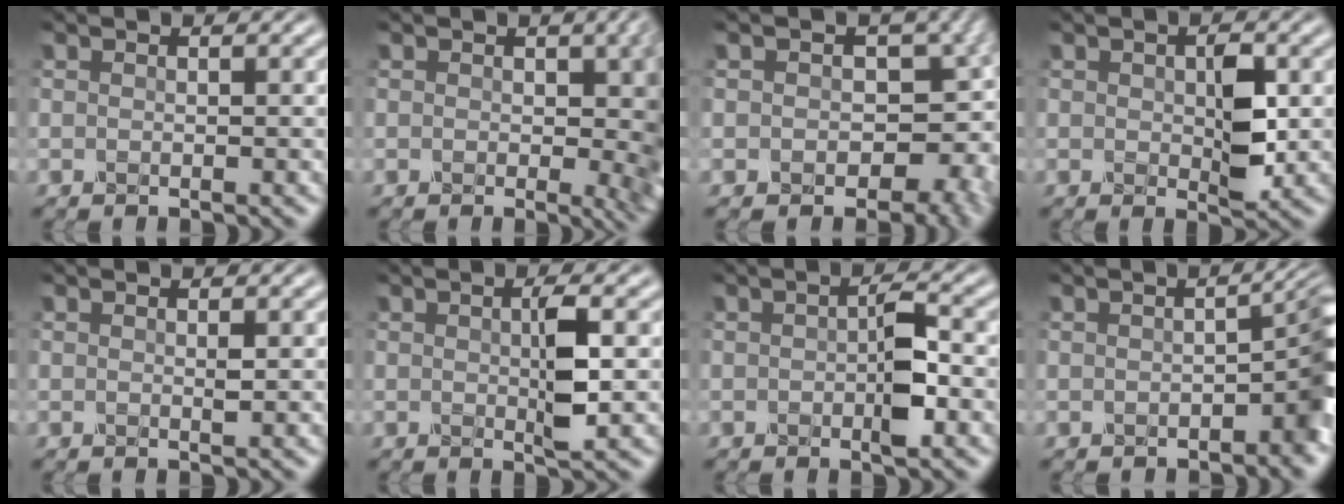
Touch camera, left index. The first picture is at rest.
{"total": 7.0, "force": [0.1, 3.5, 6.0], "torque": [-0.049, -0.002, 0.001]}
{"total": 8.6, "force": [-0.5, 6.4, 5.6], "torque": [-0.040, -0.010, 0.001]}
{"total": 3.7, "force": [0.1, 1.8, 3.2], "torque": [-0.053, -0.005, 0.006]}
{"total": 0.5, "force": [0.1, 0.0, 0.5], "torque": [-0.009, -0.001, 0.000]}
{"total": 3.2, "force": [0.2, 0.6, 3.2], "torque": [-0.057, -0.001, 0.004]}
{"total": 3.1, "force": [-0.5, 0.9, 2.9], "torque": [-0.047, 0.000, -0.010]}
{"total": 5.0, "force": [-1.1, 2.2, 4.4], "torque": [-0.040, 0.006, -0.016]}